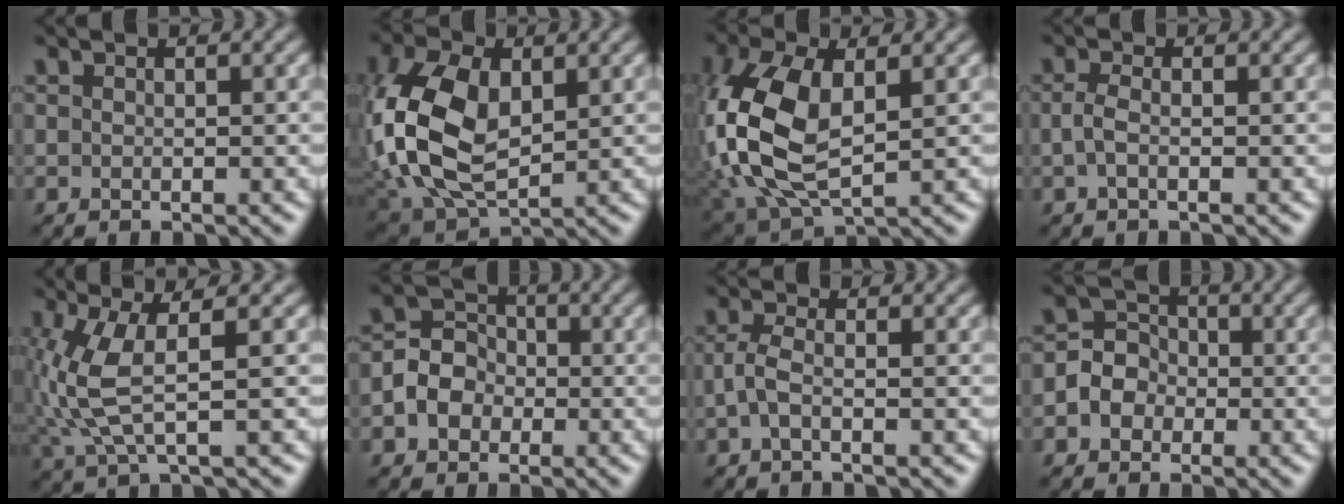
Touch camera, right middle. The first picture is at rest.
{"total": 11.1, "force": [1.0, 7.1, 8.5], "torque": [-0.220, 0.005, 0.021]}
{"total": 11.3, "force": [0.3, 6.4, 9.3], "torque": [-0.239, 0.002, 0.008]}
{"total": 1.4, "force": [-0.3, 0.5, 1.2], "torque": [-0.032, -0.001, -0.008]}
{"total": 5.0, "force": [0.4, 1.5, 4.7], "torque": [-0.127, 0.000, 0.015]}
{"total": 3.9, "force": [-1.0, 3.3, 1.7], "torque": [-0.021, 0.006, -0.027]}
{"total": 1.8, "force": [-0.4, 0.7, 1.7], "torque": [-0.042, -0.001, -0.011]}
{"total": 3.9, "force": [-0.9, 3.5, 1.4], "torque": [-0.009, 0.011, -0.033]}